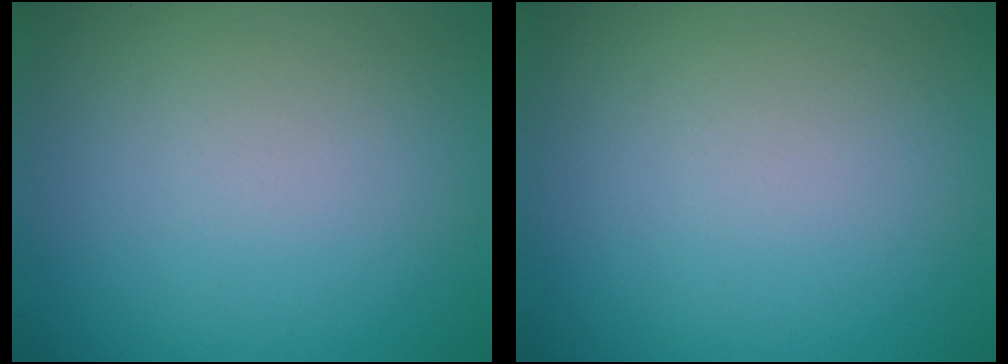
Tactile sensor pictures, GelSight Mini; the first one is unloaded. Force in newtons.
{"total": 0.0}